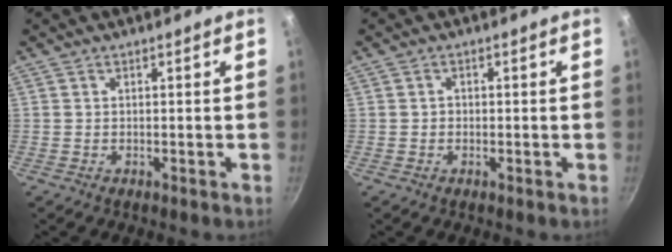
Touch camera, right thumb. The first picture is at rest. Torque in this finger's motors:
{"motor_torque": [-0.40, -0.40, -0.33, 0.23, -0.03]}